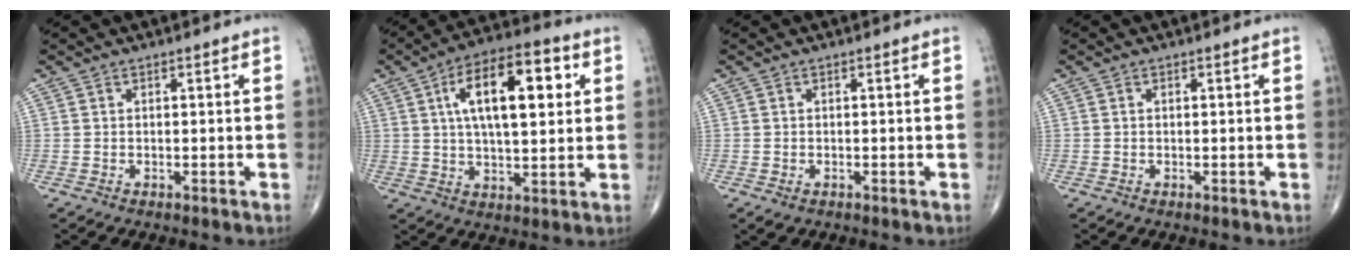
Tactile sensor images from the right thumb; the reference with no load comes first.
{"total": 16.8, "force": [4.6, 7.2, 14.5], "torque": [-0.216, 0.008, 0.071]}
{"total": 1.2, "force": [-0.5, 0.7, 0.8], "torque": [-0.015, 0.000, -0.005]}
{"total": 0.0}